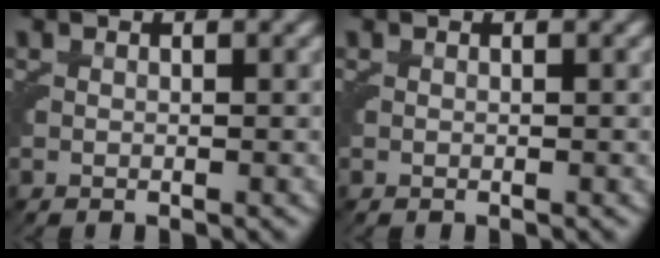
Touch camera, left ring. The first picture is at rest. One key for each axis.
{"total": 0.0}